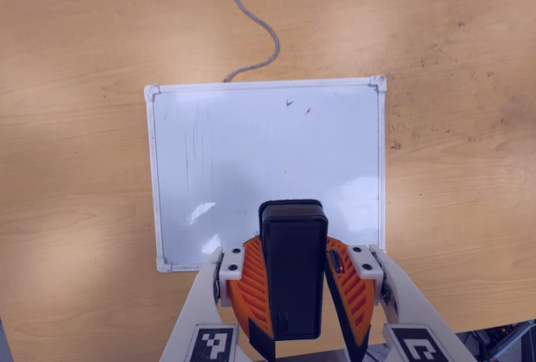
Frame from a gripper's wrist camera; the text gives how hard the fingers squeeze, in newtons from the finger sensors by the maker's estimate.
{"total": 9.2, "left": 9.4, "right": 9.0}